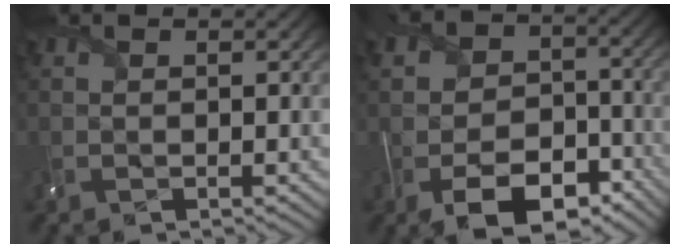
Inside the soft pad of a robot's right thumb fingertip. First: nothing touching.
{"total": 11.2, "force": [-5.9, 7.0, 6.5], "torque": [-0.091, -0.018, -0.106]}